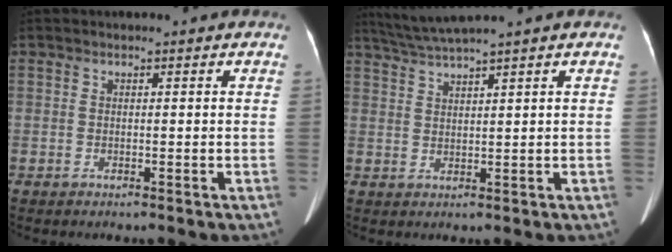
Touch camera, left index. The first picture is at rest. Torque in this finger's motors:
{"motor_torque": [-0.03, -0.09, 0.02, 0.05]}